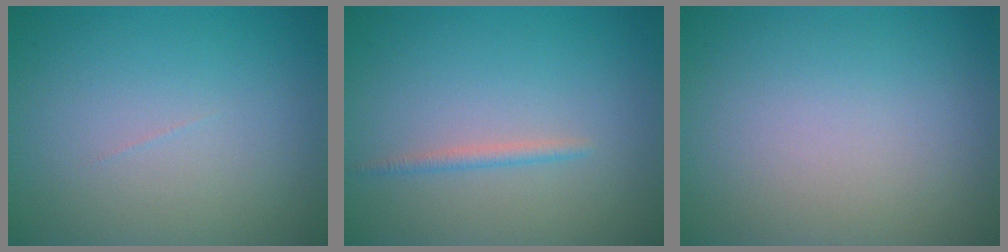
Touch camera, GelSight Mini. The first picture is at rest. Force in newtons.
{"total": 1.0, "press": 1.0, "slide": 0.1}
{"total": 0.0}